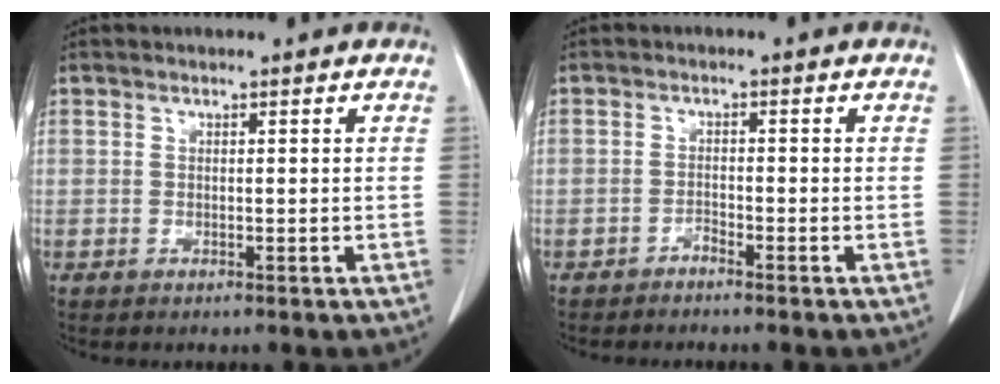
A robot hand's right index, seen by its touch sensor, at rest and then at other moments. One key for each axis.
{"total": 1.2, "fx": -1.1, "fy": 0.0, "fz": 0.4, "tx": -0.004, "ty": 0.002, "tz": -0.020}